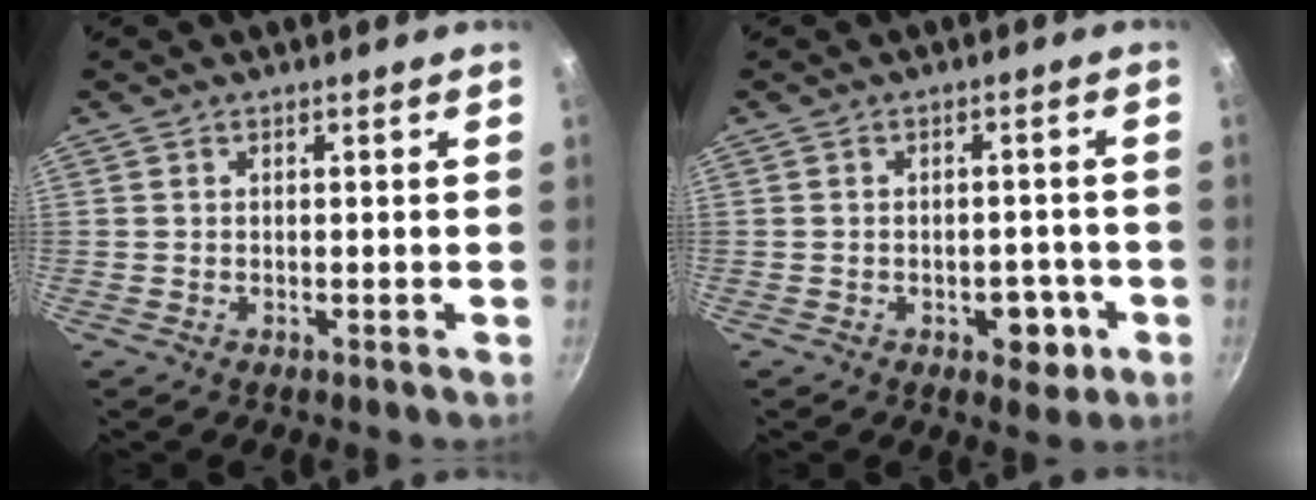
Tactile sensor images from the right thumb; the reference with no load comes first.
{"total": 5.5, "force": [-2.1, 3.4, 3.8], "torque": [-0.023, 0.015, -0.022]}